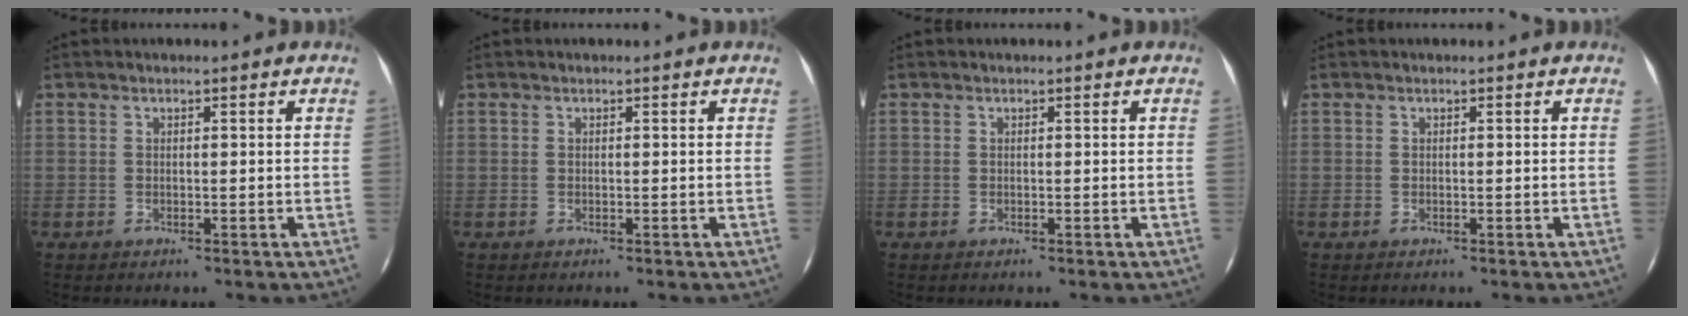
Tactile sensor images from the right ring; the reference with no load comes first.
{"total": 0.0}
{"total": 0.0}
{"total": 0.0}